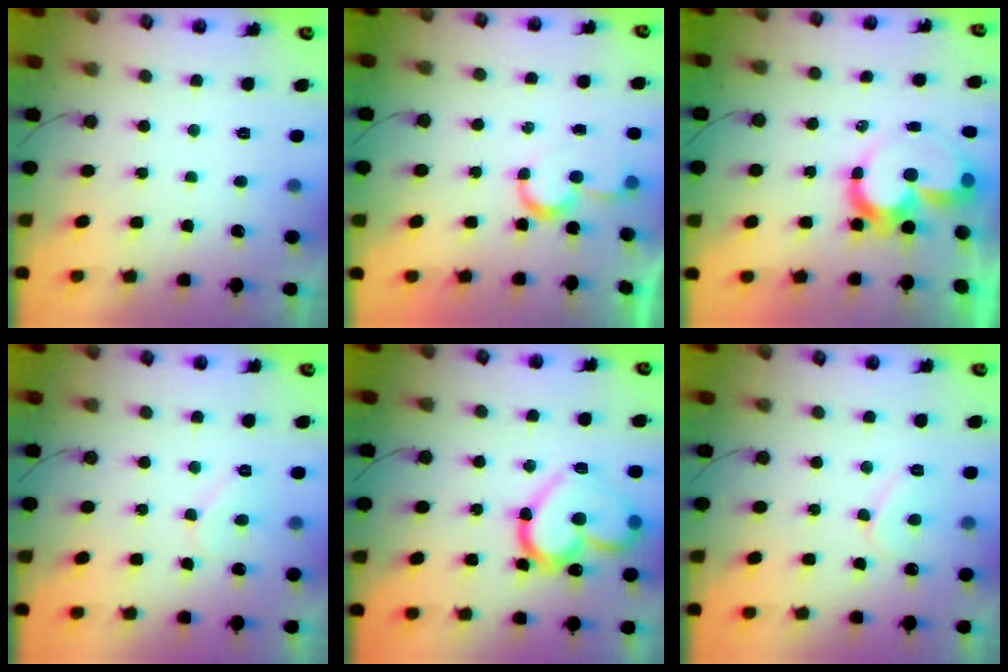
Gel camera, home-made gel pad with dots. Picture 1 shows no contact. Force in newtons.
{"total": 4.3, "press": 4.3, "slide": 0.3}
{"total": 10.7, "press": 10.7, "slide": 1.2}
{"total": 4.8, "press": 4.7, "slide": 0.6}
{"total": 18.6, "press": 18.6, "slide": 1.5}
{"total": 6.2, "press": 6.2, "slide": 0.5}